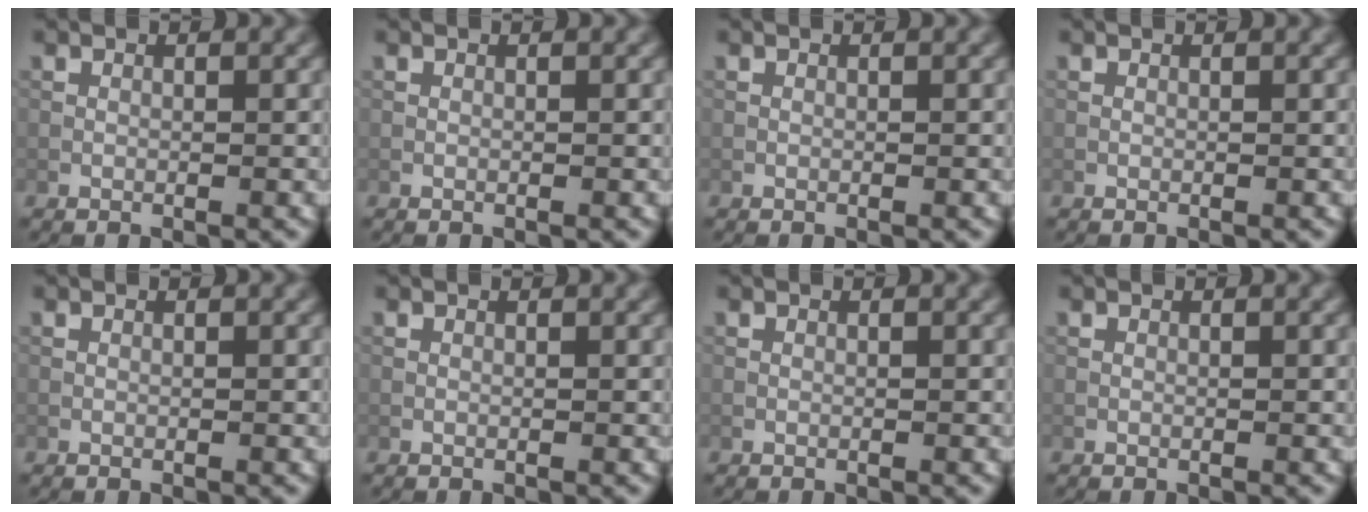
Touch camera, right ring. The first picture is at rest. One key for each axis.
{"total": 0.0}
{"total": 0.0}
{"total": 0.0}
{"total": 0.0}
{"total": 0.0}
{"total": 0.0}
{"total": 0.0}